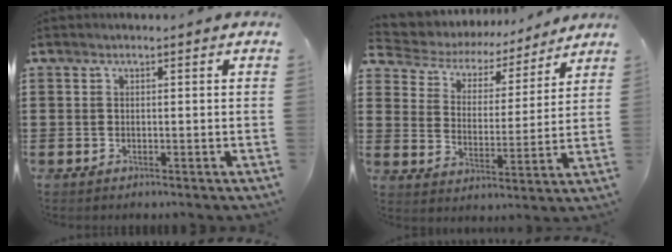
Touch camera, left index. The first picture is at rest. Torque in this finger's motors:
{"motor_torque": [2.14, 0.00, 0.21, 0.01]}